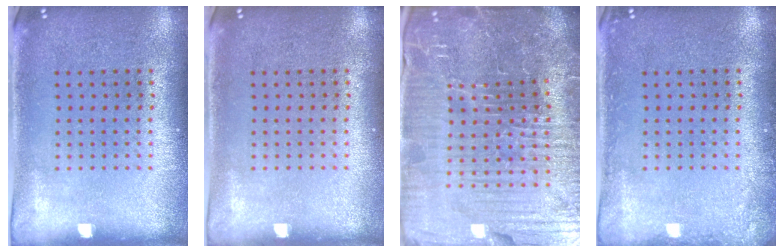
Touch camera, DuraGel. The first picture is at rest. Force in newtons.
{"total": 0.0}
{"total": 7.5, "press": 6.7, "slide": 3.5}
{"total": 1.2, "press": 1.2, "slide": 0.2}